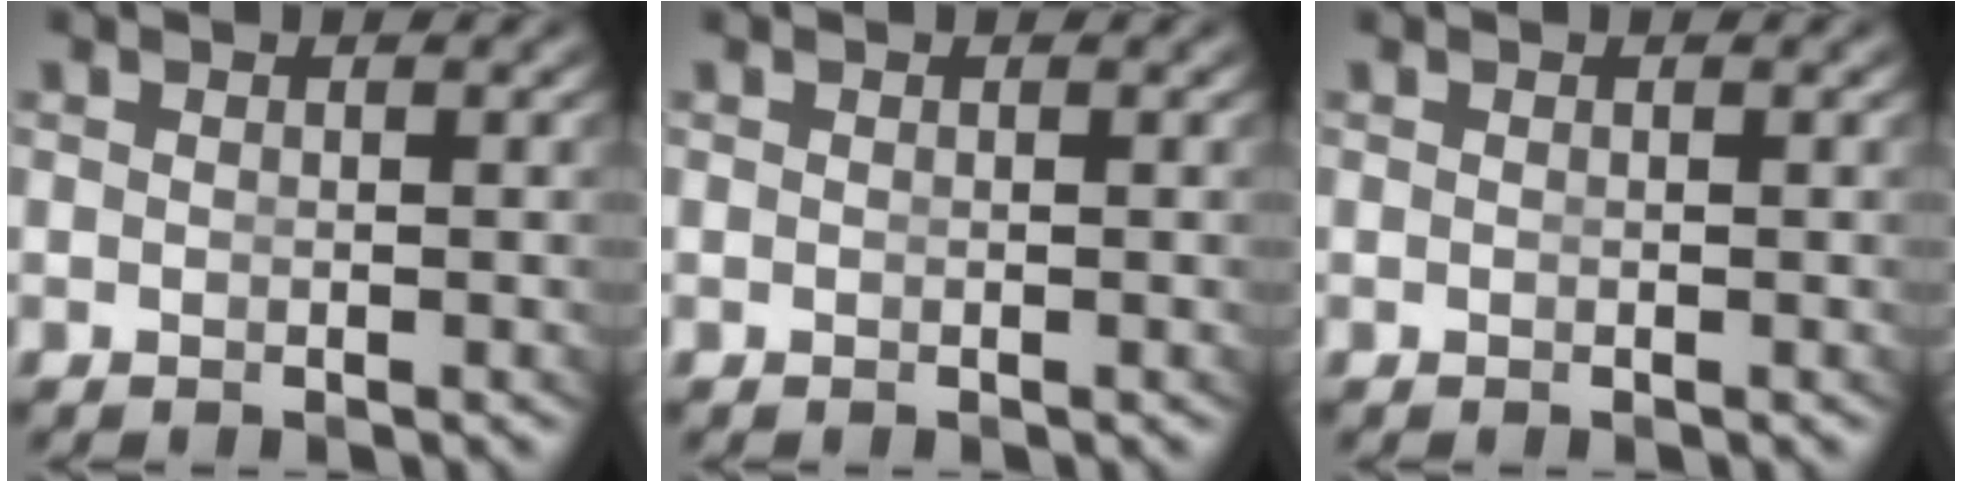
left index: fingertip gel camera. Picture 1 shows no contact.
{"total": 0.0}
{"total": 0.0}